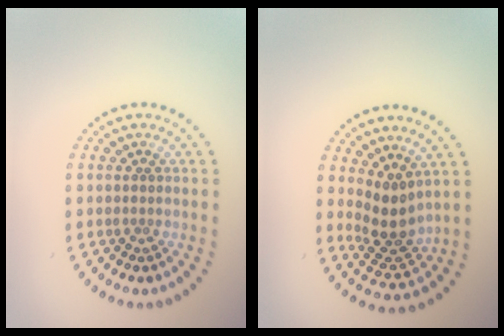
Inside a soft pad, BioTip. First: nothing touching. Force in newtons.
{"total": 3.4, "press": 2.6, "slide": 2.1}